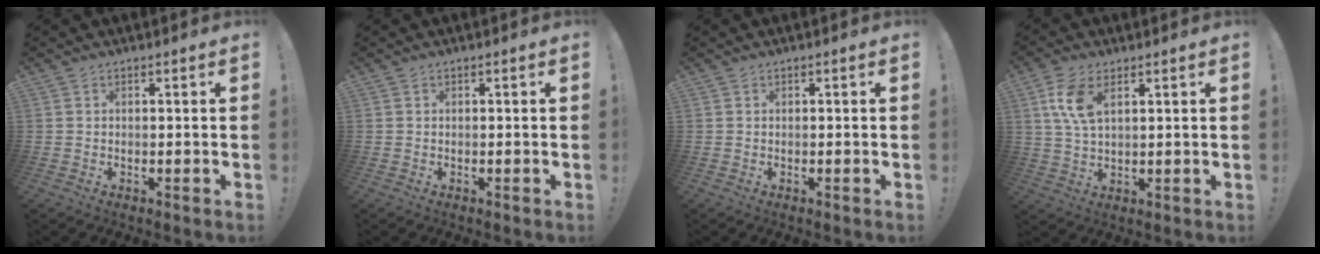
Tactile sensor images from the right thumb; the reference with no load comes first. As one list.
[{"total": 0.0}, {"total": 0.0}, {"total": 8.6, "force": [3.7, 4.1, 6.5], "torque": [-0.130, -0.008, 0.067]}]